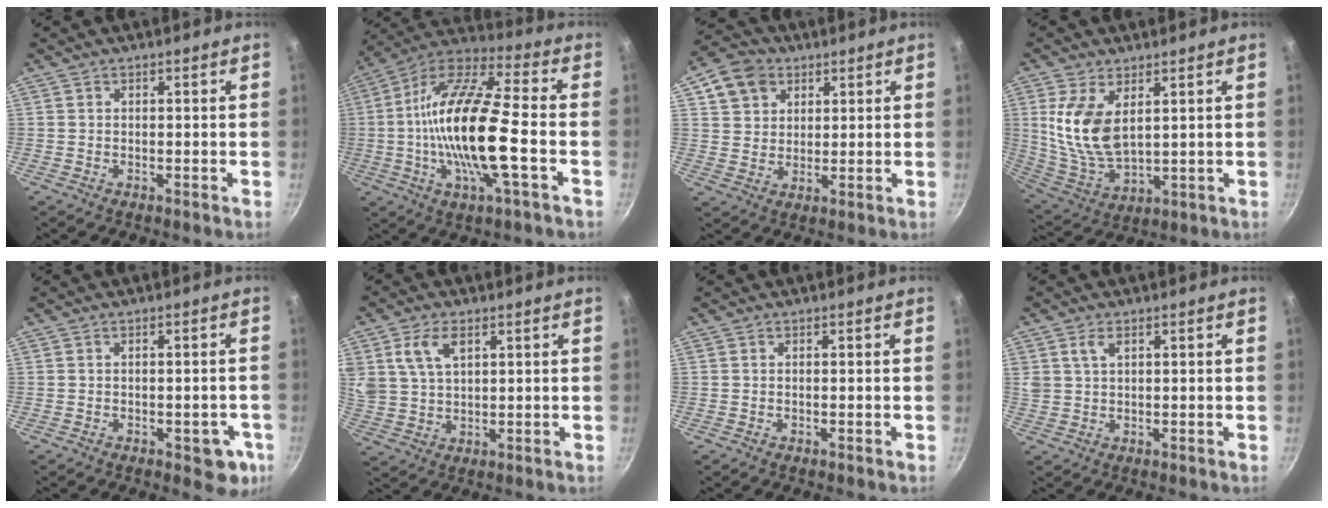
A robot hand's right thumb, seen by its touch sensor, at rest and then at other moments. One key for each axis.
{"total": 20.9, "fx": -3.1, "fy": 5.8, "fz": 19.8, "tx": -0.376, "ty": 0.026, "tz": -0.074}
{"total": 8.8, "fx": 4.1, "fy": 7.0, "fz": 3.4, "tx": -0.031, "ty": 0.002, "tz": 0.069}
{"total": 12.3, "fx": 3.5, "fy": 6.6, "fz": 9.9, "tx": -0.192, "ty": -0.030, "tz": 0.081}
{"total": 6.2, "fx": -2.2, "fy": 3.2, "fz": 4.8, "tx": -0.029, "ty": 0.012, "tz": -0.022}
{"total": 7.8, "fx": 3.3, "fy": 4.7, "fz": 5.2, "tx": -0.092, "ty": -0.009, "tz": 0.067}
{"total": 0.0}
{"total": 3.0, "fx": 1.4, "fy": 1.8, "fz": 2.0, "tx": -0.032, "ty": -0.002, "tz": 0.027}